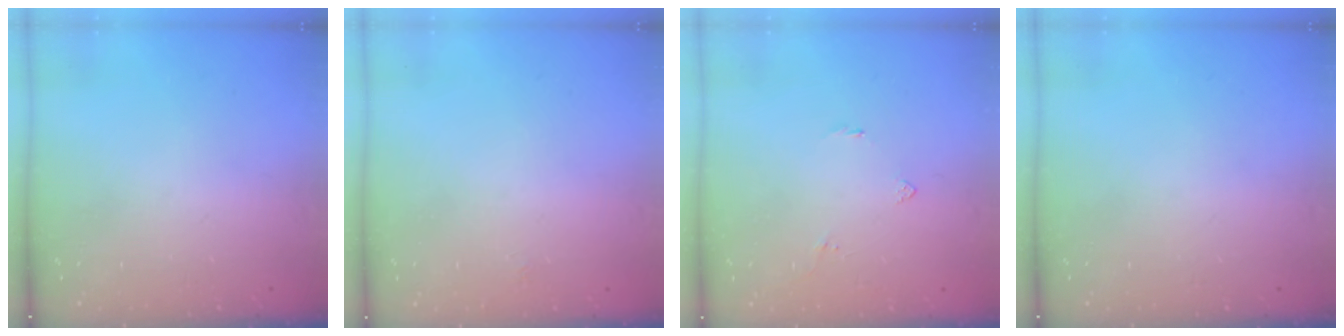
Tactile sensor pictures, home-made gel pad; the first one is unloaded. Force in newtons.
{"total": 2.3, "press": 2.3, "slide": 0.3}
{"total": 2.7, "press": 2.7, "slide": 0.5}
{"total": 0.0}